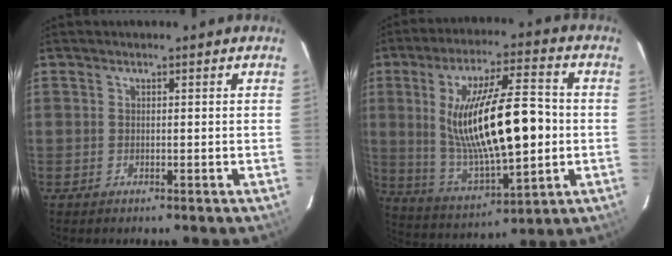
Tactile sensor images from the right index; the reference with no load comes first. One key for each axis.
{"total": 20.9, "fx": 0.4, "fy": 6.2, "fz": 19.9, "tx": -0.362, "ty": -0.001, "tz": 0.030}